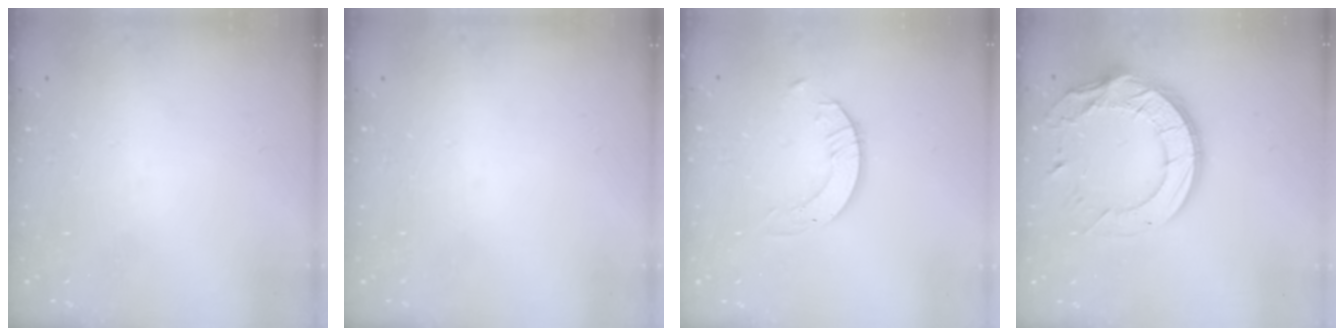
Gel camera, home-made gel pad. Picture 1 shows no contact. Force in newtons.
{"total": 0.0}
{"total": 2.7, "press": 2.7, "slide": 0.2}
{"total": 18.1, "press": 18.1, "slide": 1.3}